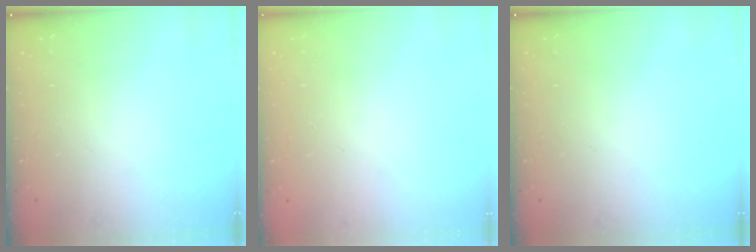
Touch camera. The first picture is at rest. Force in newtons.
{"total": 0.0}
{"total": 0.0}